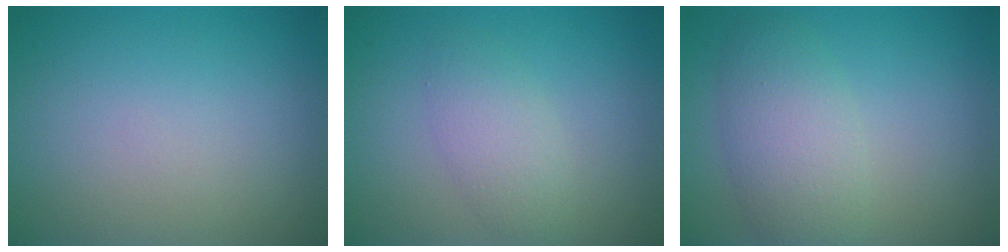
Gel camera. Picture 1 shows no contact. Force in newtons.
{"total": 2.7, "press": 2.7, "slide": 0.0}
{"total": 4.5, "press": 4.5, "slide": 0.2}